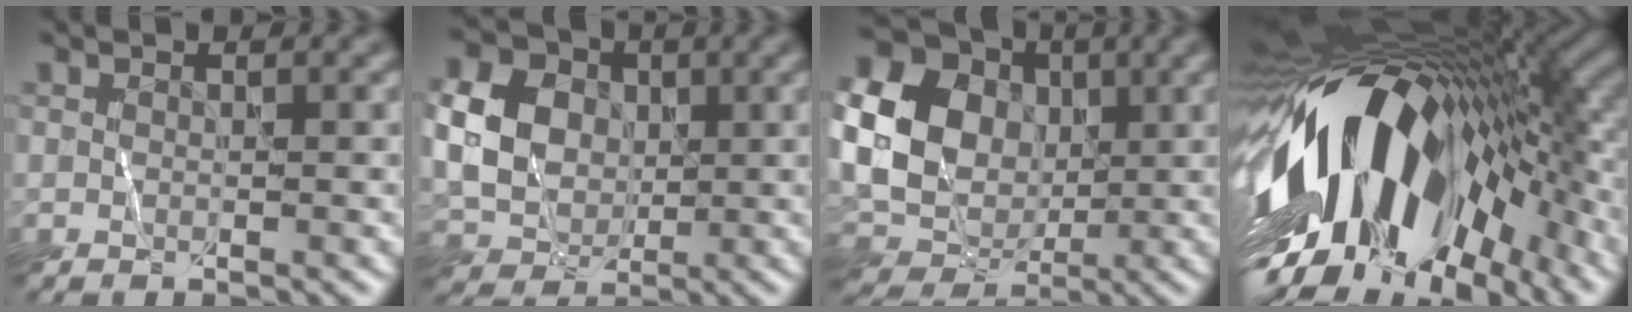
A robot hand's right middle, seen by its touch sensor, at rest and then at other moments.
{"total": 6.5, "force": [0.9, 5.5, 3.4], "torque": [-0.079, 0.008, 0.015]}
{"total": 20.7, "force": [3.0, 18.9, 7.9], "torque": [-0.197, 0.013, 0.021]}
{"total": 17.1, "force": [-4.3, 8.6, 14.1], "torque": [-0.248, 0.001, -0.085]}